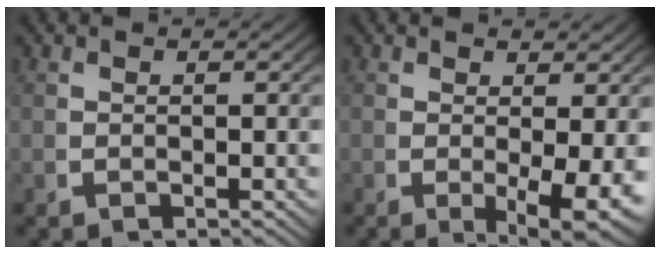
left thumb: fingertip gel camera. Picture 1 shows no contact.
{"total": 5.0, "force": [-0.6, 2.2, 4.4], "torque": [-0.069, -0.026, 0.001]}